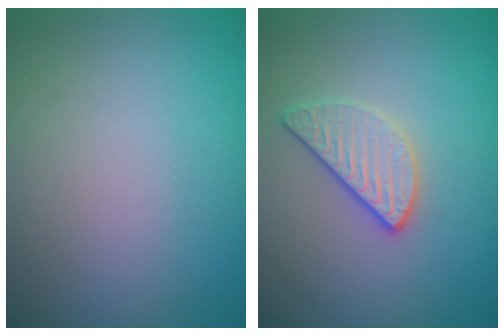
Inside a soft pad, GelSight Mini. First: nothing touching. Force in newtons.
{"total": 2.5, "press": 2.4, "slide": 0.8}